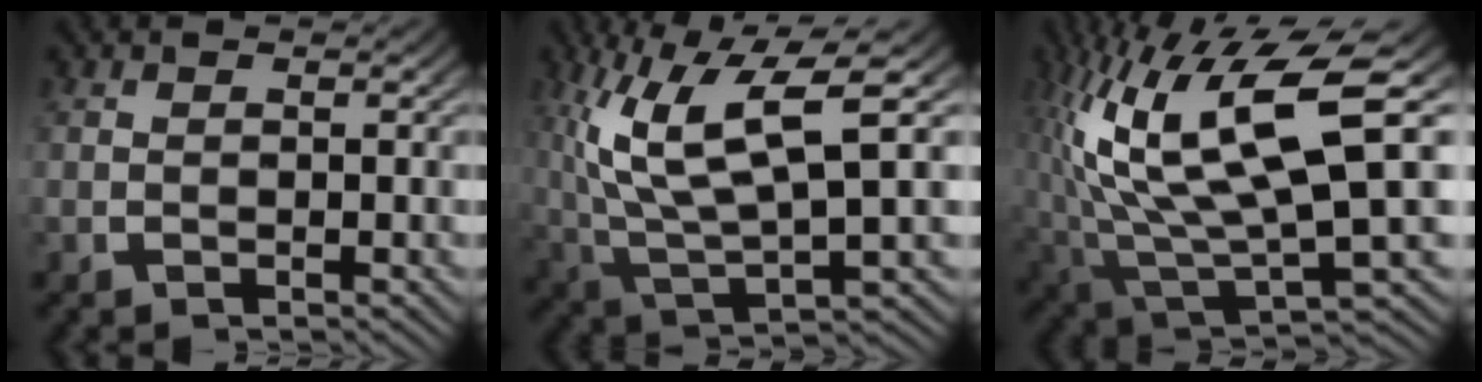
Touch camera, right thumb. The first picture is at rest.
{"total": 10.4, "force": [1.1, 5.4, 8.8], "torque": [-0.183, -0.023, 0.032]}
{"total": 13.7, "force": [0.0, 7.4, 11.5], "torque": [-0.248, -0.038, 0.020]}